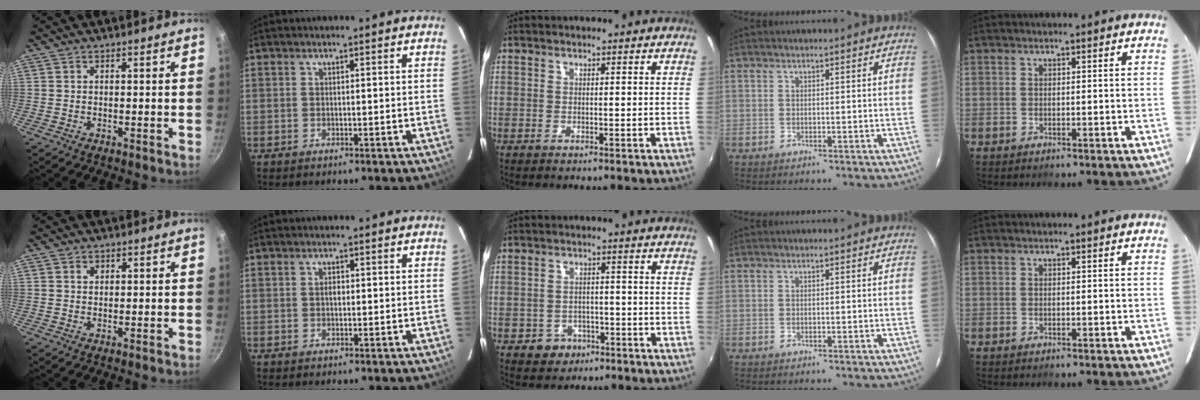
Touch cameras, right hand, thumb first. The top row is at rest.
{"thumb": {"total": 1.3, "force": [0.5, 1.0, 0.5], "torque": [-0.004, 0.001, 0.007]}, "index": {"total": 1.1, "force": [0.1, 0.8, 0.7], "torque": [-0.012, 0.005, 0.000]}, "middle": {"total": 5.1, "force": [-2.7, 4.2, 1.0], "torque": [-0.036, 0.008, -0.033]}}